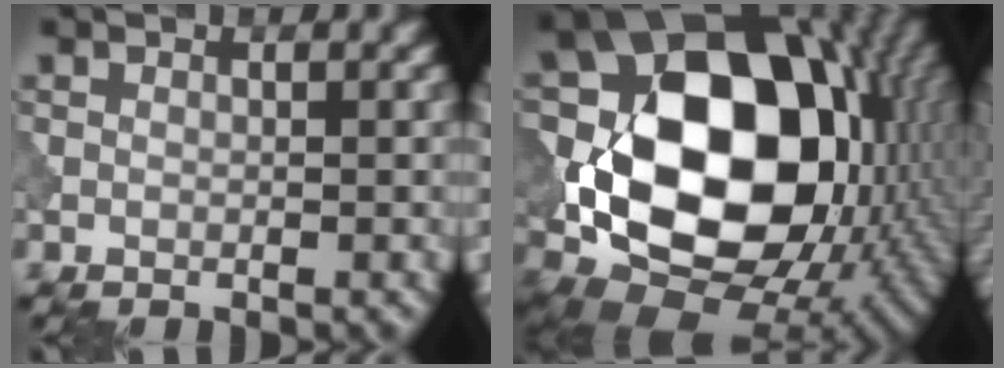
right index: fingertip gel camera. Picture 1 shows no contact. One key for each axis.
{"total": 18.7, "fx": 0.2, "fy": 13.6, "fz": 12.8, "tx": -0.222, "ty": -0.012, "tz": 0.007}